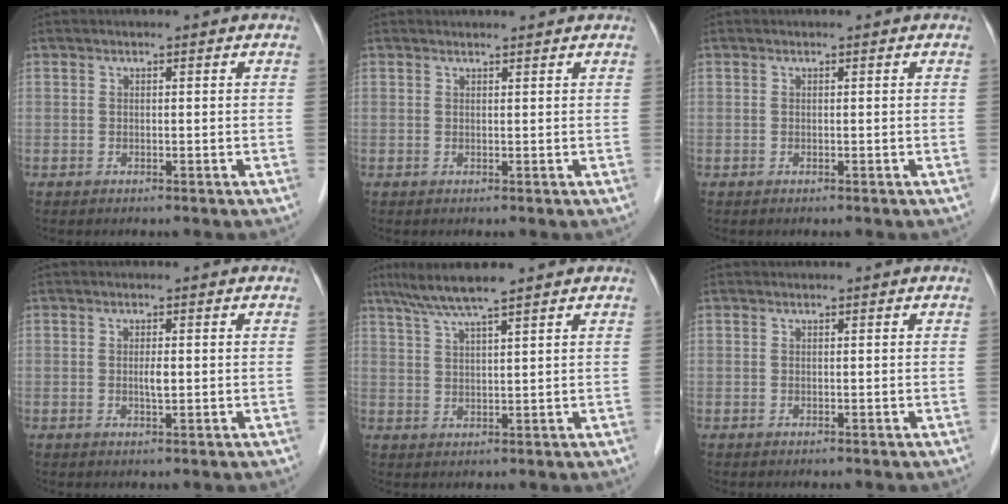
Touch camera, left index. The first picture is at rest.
{"total": 2.2, "force": [2.2, 0.0, 0.4], "torque": [-0.009, 0.011, 0.028]}
{"total": 0.0}
{"total": 1.5, "force": [0.0, 0.2, 1.5], "torque": [-0.029, 0.000, 0.001]}
{"total": 6.1, "force": [4.8, -0.6, 3.7], "torque": [-0.074, 0.017, 0.091]}
{"total": 0.0}